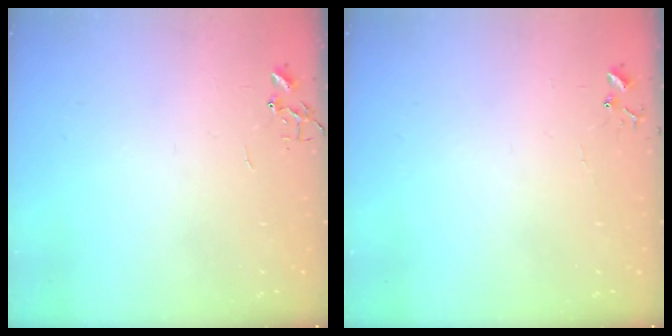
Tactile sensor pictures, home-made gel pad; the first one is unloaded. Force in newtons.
{"total": 5.6, "press": 5.6, "slide": 0.4}